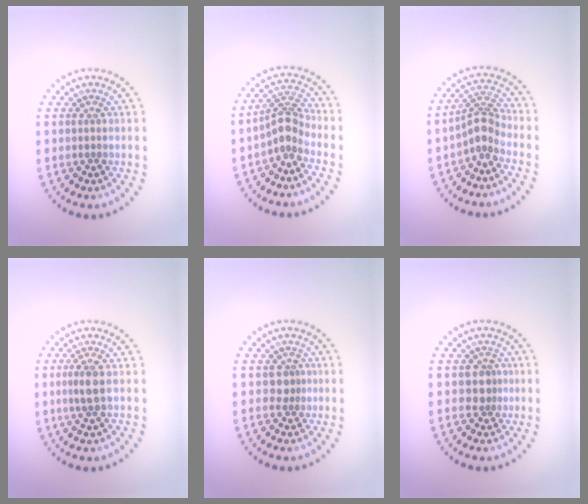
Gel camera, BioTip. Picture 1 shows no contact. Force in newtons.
{"total": 2.8, "press": 2.0, "slide": 2.0}
{"total": 2.8, "press": 2.1, "slide": 1.9}
{"total": 2.0, "press": 1.7, "slide": 1.0}
{"total": 0.9, "press": 0.6, "slide": 0.7}
{"total": 1.9, "press": 1.5, "slide": 1.2}